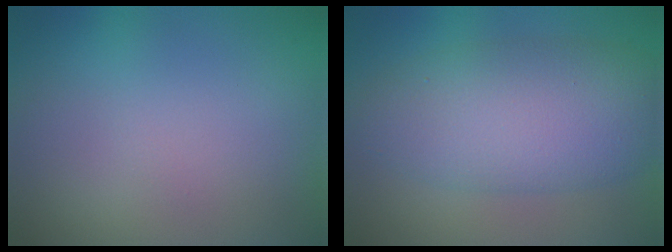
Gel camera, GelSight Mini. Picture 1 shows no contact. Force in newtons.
{"total": 7.9, "press": 7.9, "slide": 0.1}